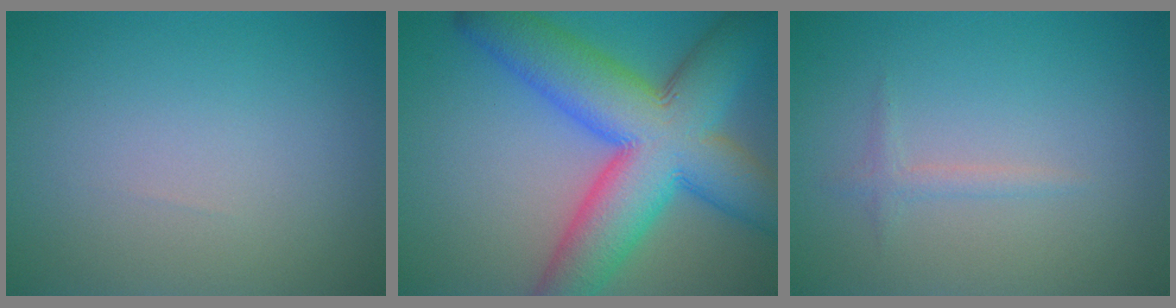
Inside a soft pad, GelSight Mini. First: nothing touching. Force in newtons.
{"total": 13.1, "press": 13.1, "slide": 0.4}
{"total": 1.0, "press": 1.0, "slide": 0.0}